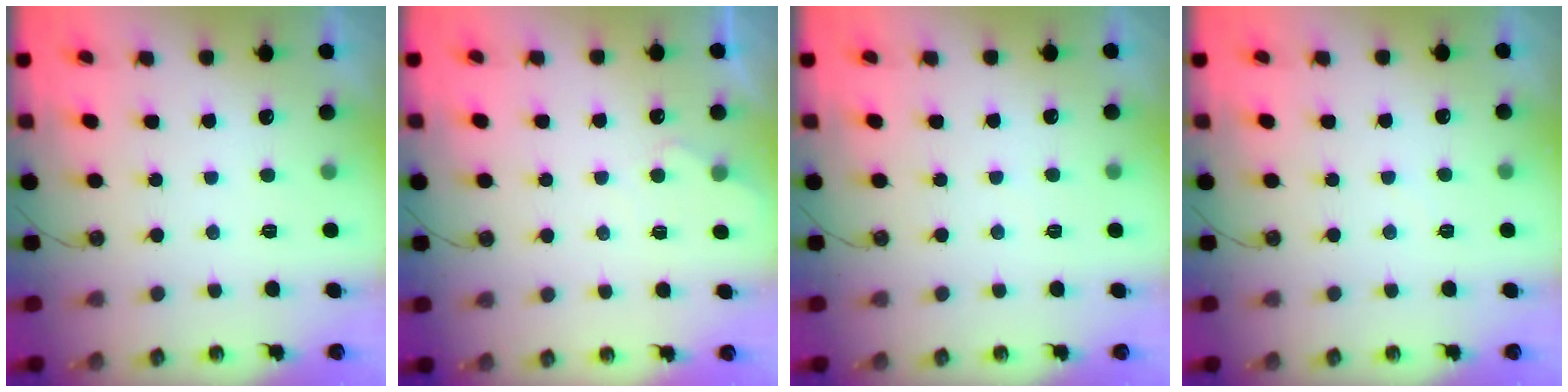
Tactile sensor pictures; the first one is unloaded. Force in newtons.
{"total": 3.8, "press": 3.7, "slide": 0.5}
{"total": 1.8, "press": 1.7, "slide": 0.3}
{"total": 3.4, "press": 3.3, "slide": 0.5}